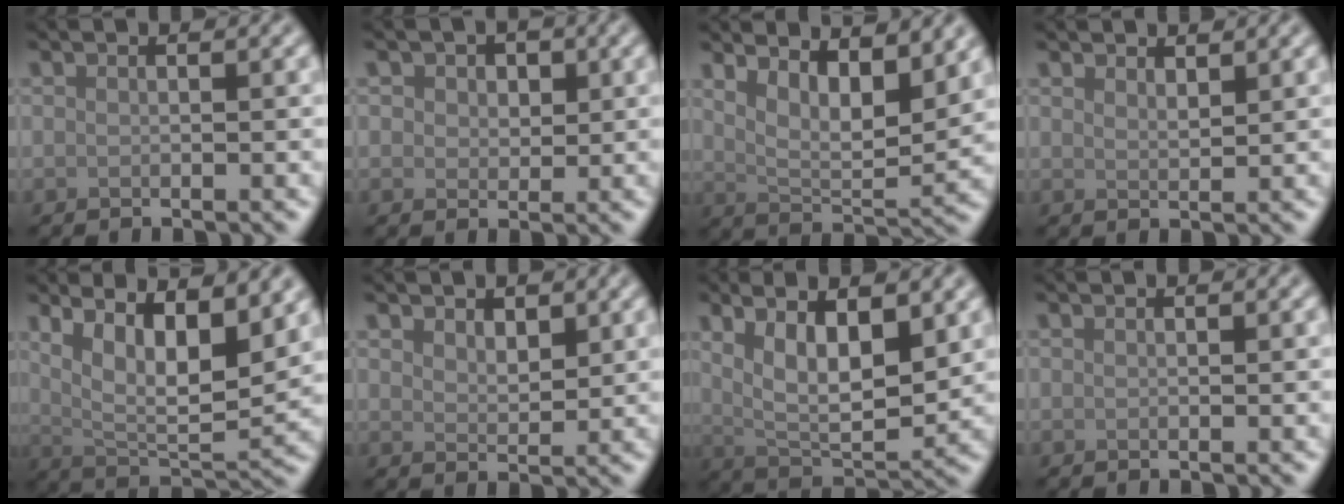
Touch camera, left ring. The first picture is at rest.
{"total": 2.6, "force": [1.0, 2.0, 1.4], "torque": [-0.021, 0.001, 0.005]}
{"total": 7.1, "force": [3.7, 2.5, 5.5], "torque": [-0.095, -0.009, 0.069]}
{"total": 1.4, "force": [1.3, 0.4, 0.5], "torque": [-0.013, 0.000, 0.024]}
{"total": 10.6, "force": [4.8, 3.6, 8.8], "torque": [-0.138, 0.005, 0.075]}
{"total": 2.3, "force": [1.4, 1.3, 1.2], "torque": [-0.023, -0.003, 0.026]}
{"total": 8.9, "force": [3.2, 3.7, 7.5], "torque": [-0.124, -0.001, 0.048]}
{"total": 0.0}